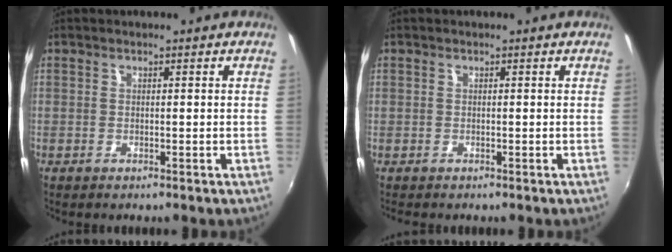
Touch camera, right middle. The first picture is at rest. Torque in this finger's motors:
{"motor_torque": [-2.14, 0.00, -0.86, -0.21]}